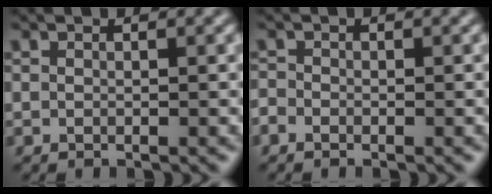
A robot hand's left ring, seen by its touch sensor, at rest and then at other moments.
{"total": 0.8, "force": [-0.6, 0.5, 0.2], "torque": [-0.003, 0.001, -0.015]}